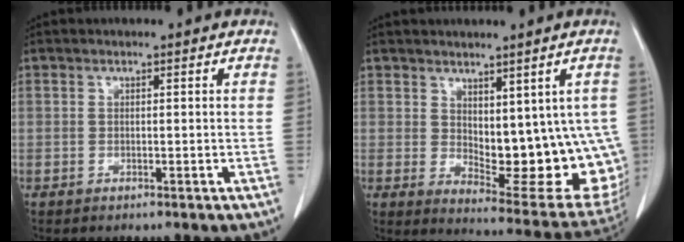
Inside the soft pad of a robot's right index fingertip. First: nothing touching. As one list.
[{"total": 15.6, "force": [0.8, 7.1, 13.8], "torque": [-0.153, -0.015, 0.032]}]